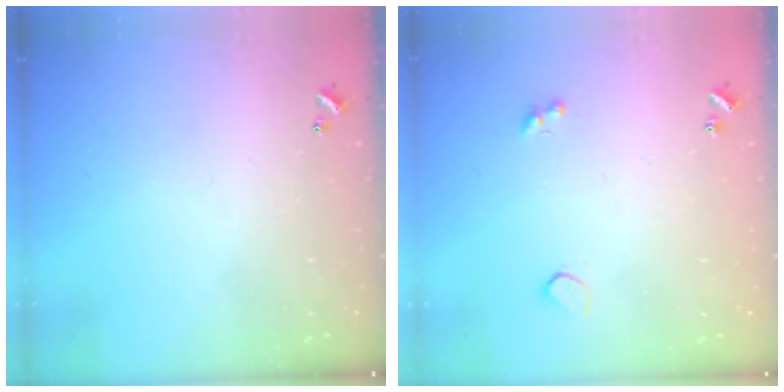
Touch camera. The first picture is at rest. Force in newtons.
{"total": 2.6, "press": 2.2, "slide": 1.2}